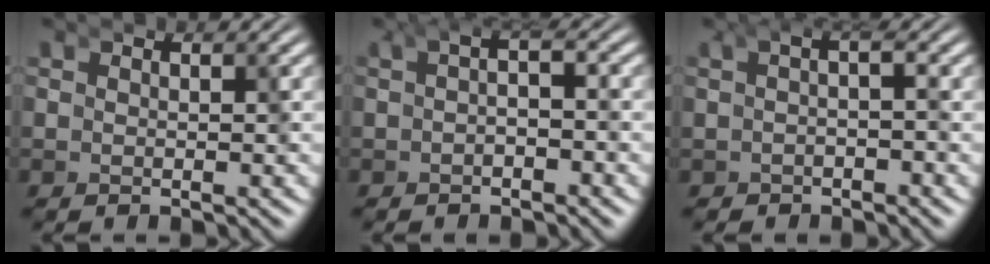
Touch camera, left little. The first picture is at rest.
{"total": 2.0, "force": [-0.4, 1.1, 1.6], "torque": [-0.020, 0.002, -0.013]}
{"total": 2.2, "force": [-0.7, 1.5, 1.4], "torque": [-0.024, -0.009, -0.013]}